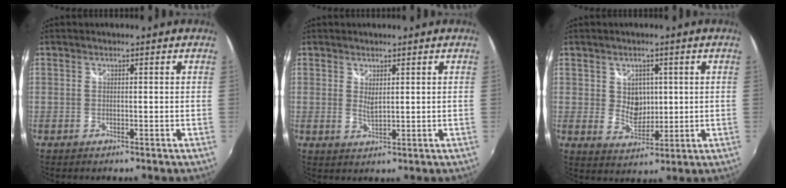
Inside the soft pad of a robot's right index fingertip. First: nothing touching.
{"total": 2.2, "force": [0.9, 0.9, 1.8], "torque": [-0.031, -0.005, 0.015]}
{"total": 5.4, "force": [1.1, 4.3, 3.1], "torque": [-0.048, -0.002, 0.025]}